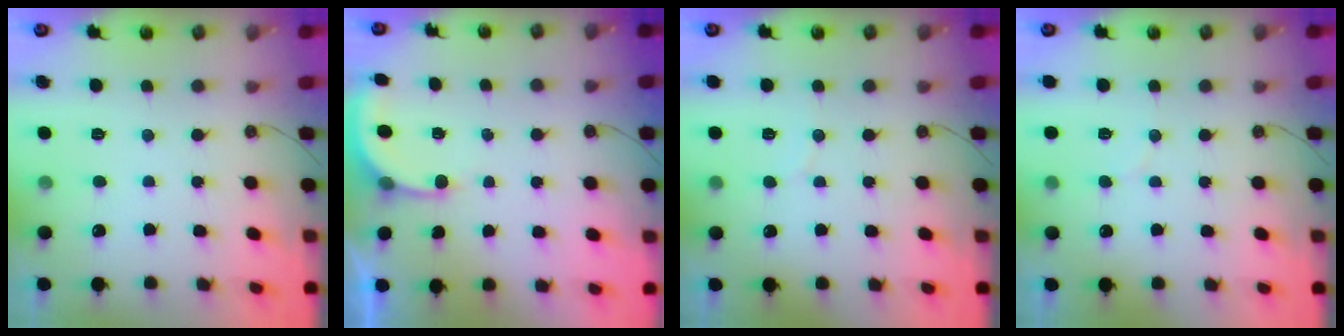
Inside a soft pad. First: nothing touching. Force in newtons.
{"total": 2.9, "press": 2.9, "slide": 0.2}
{"total": 3.2, "press": 3.2, "slide": 0.3}
{"total": 3.9, "press": 3.8, "slide": 1.0}